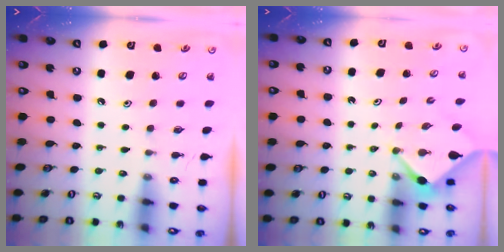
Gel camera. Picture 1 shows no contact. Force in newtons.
{"total": 3.0, "press": 3.0, "slide": 0.4}